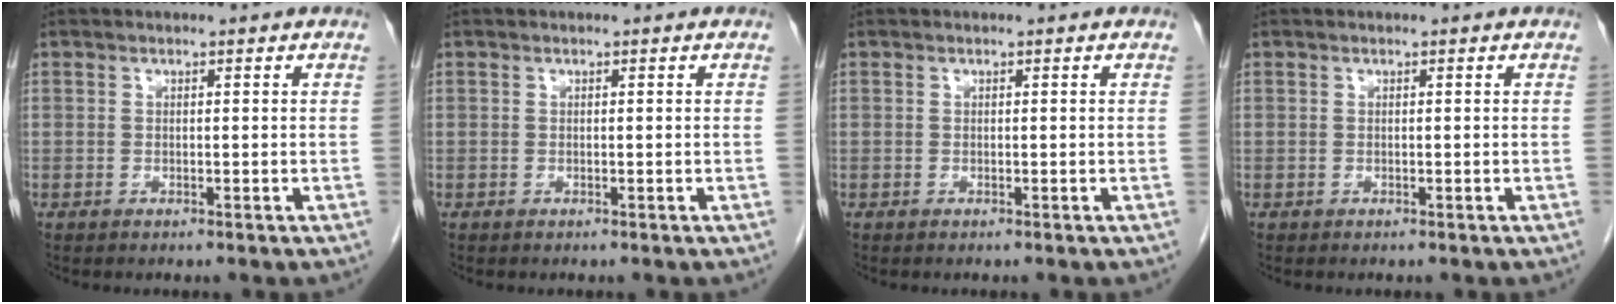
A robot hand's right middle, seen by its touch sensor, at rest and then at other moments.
{"total": 0.0}
{"total": 0.0}
{"total": 0.0}